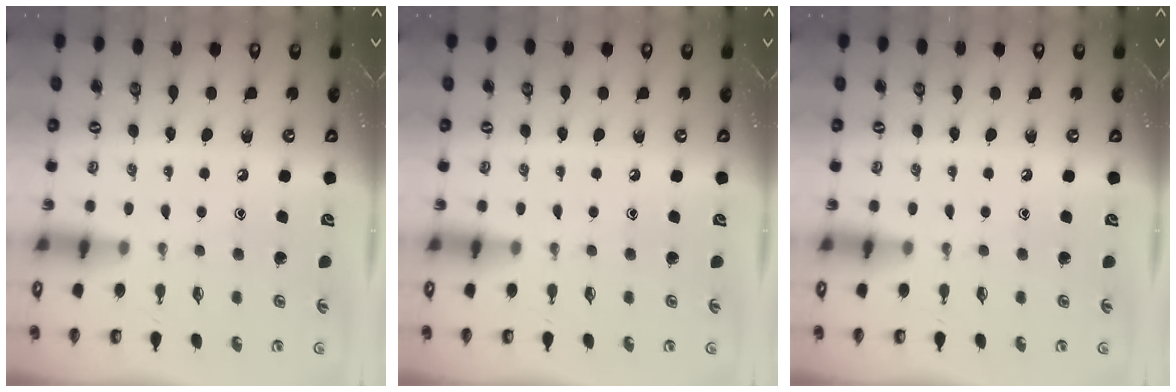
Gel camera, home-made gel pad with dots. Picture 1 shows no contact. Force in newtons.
{"total": 0.0}
{"total": 0.0}